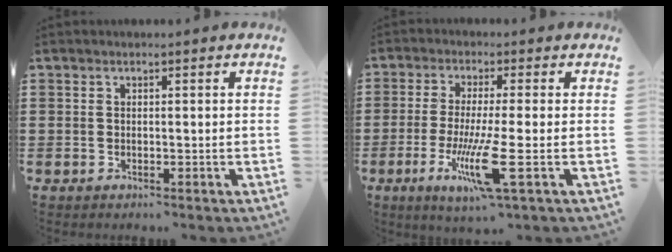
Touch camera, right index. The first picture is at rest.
{"total": 9.8, "force": [-2.9, 0.5, 9.3], "torque": [-0.193, -0.030, -0.055]}